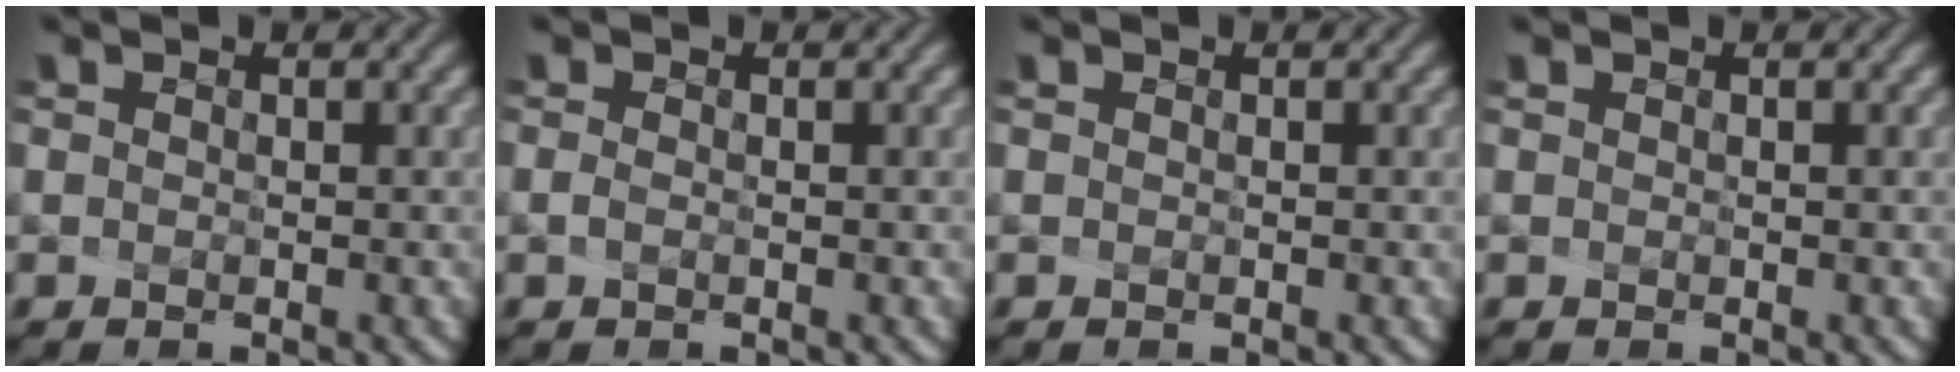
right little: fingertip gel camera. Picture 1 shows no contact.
{"total": 0.6, "force": [-0.6, -0.2, 0.1], "torque": [-0.014, -0.008, 0.003]}
{"total": 0.0}
{"total": 0.0}